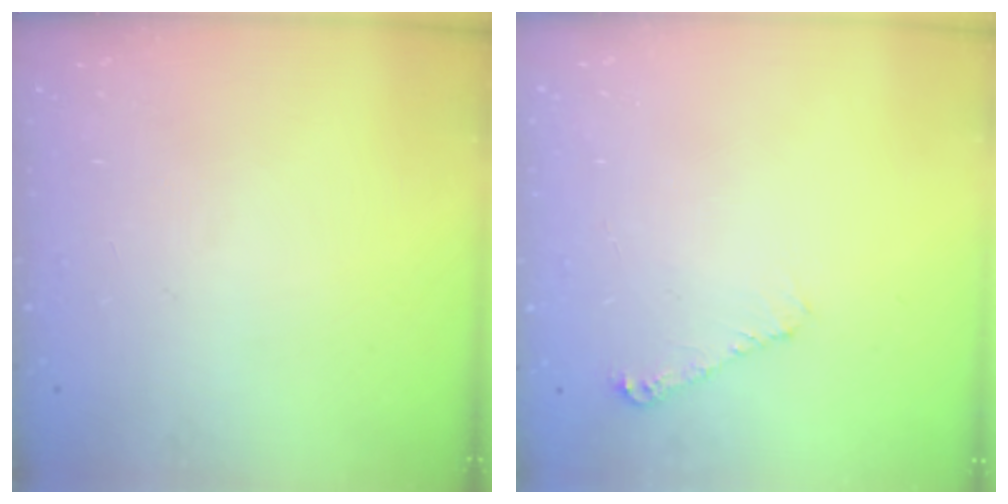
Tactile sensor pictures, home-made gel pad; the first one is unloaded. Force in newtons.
{"total": 5.3, "press": 5.2, "slide": 0.8}